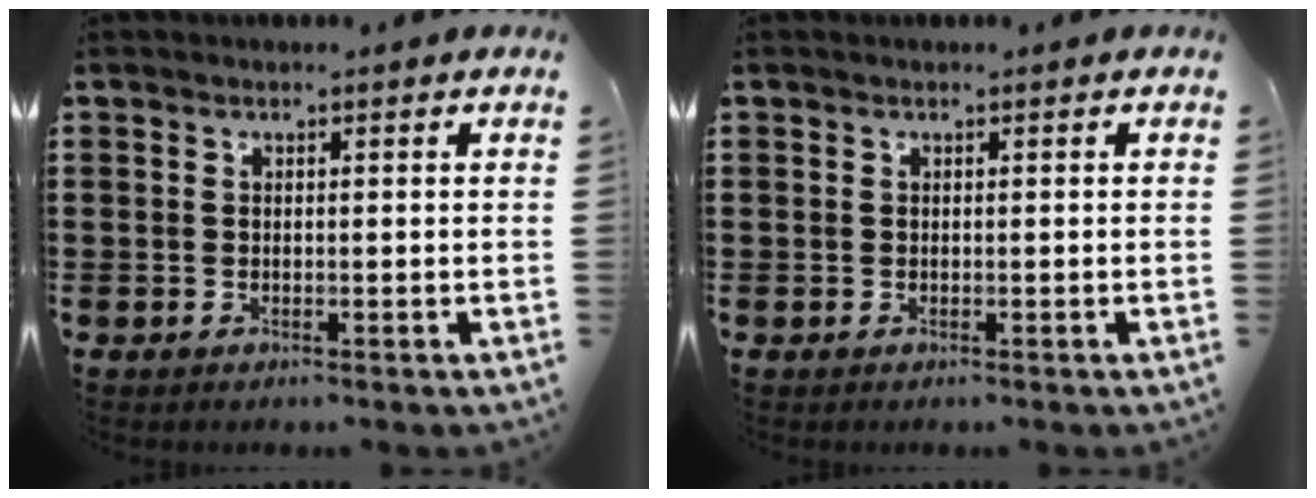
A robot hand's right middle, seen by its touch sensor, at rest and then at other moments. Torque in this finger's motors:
{"motor_torque": [0.00, 0.00, 0.00, 0.00]}